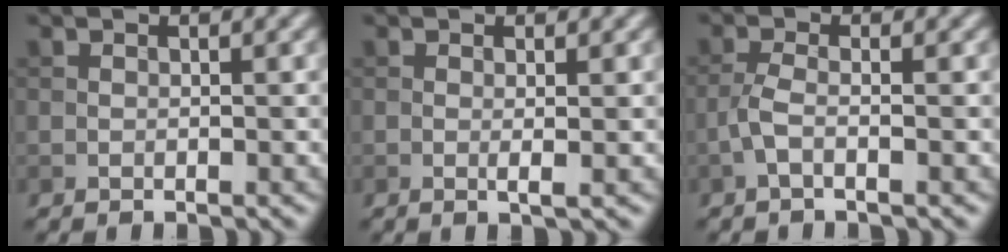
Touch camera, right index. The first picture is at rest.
{"total": 1.1, "force": [0.0, 0.1, 1.0], "torque": [-0.018, -0.003, -0.001]}
{"total": 1.9, "force": [-0.8, 0.5, 1.7], "torque": [-0.037, 0.003, -0.022]}